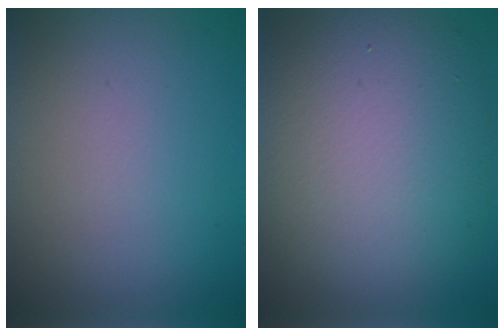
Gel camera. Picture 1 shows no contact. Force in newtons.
{"total": 11.9, "press": 11.9, "slide": 1.1}